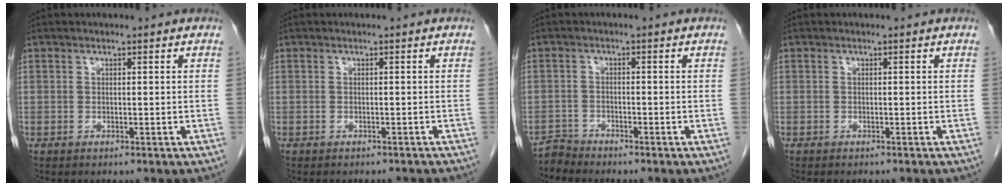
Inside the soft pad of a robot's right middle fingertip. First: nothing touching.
{"total": 3.7, "force": [-3.6, 0.5, 0.9], "torque": [-0.017, -0.013, -0.039]}
{"total": 2.3, "force": [-2.2, -0.2, -0.8], "torque": [0.021, -0.012, -0.042]}
{"total": 1.3, "force": [-1.2, -0.1, 0.4], "torque": [-0.010, -0.003, -0.015]}